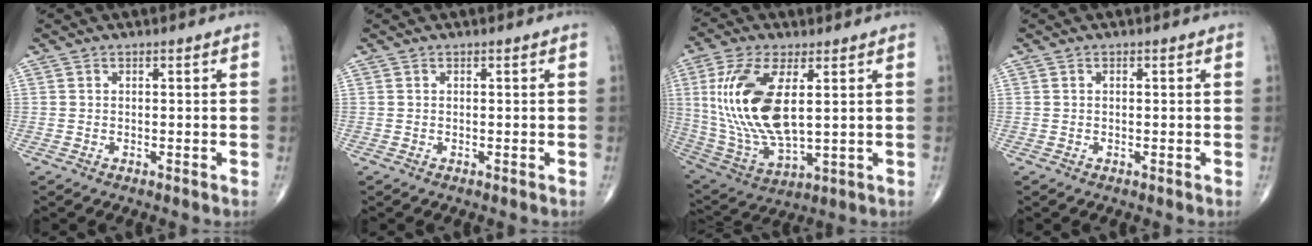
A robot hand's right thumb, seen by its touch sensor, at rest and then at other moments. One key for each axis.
{"total": 0.0}
{"total": 18.8, "fx": 3.6, "fy": 8.3, "fz": 16.5, "tx": -0.351, "ty": -0.020, "tz": 0.079}
{"total": 0.0}